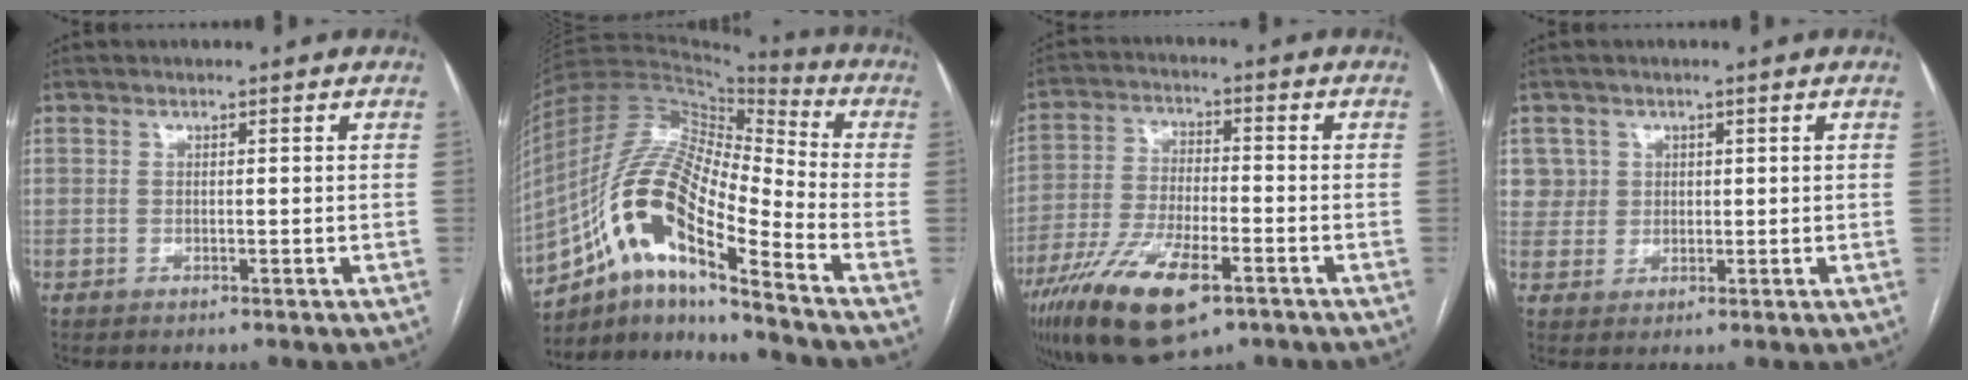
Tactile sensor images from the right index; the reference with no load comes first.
{"total": 18.7, "force": [-9.1, 3.8, 15.9], "torque": [-0.317, 0.014, -0.161]}
{"total": 15.2, "force": [-8.5, 4.9, 11.6], "torque": [-0.232, -0.019, -0.146]}
{"total": 3.9, "force": [1.6, 3.6, -0.3], "torque": [0.028, 0.005, 0.028]}